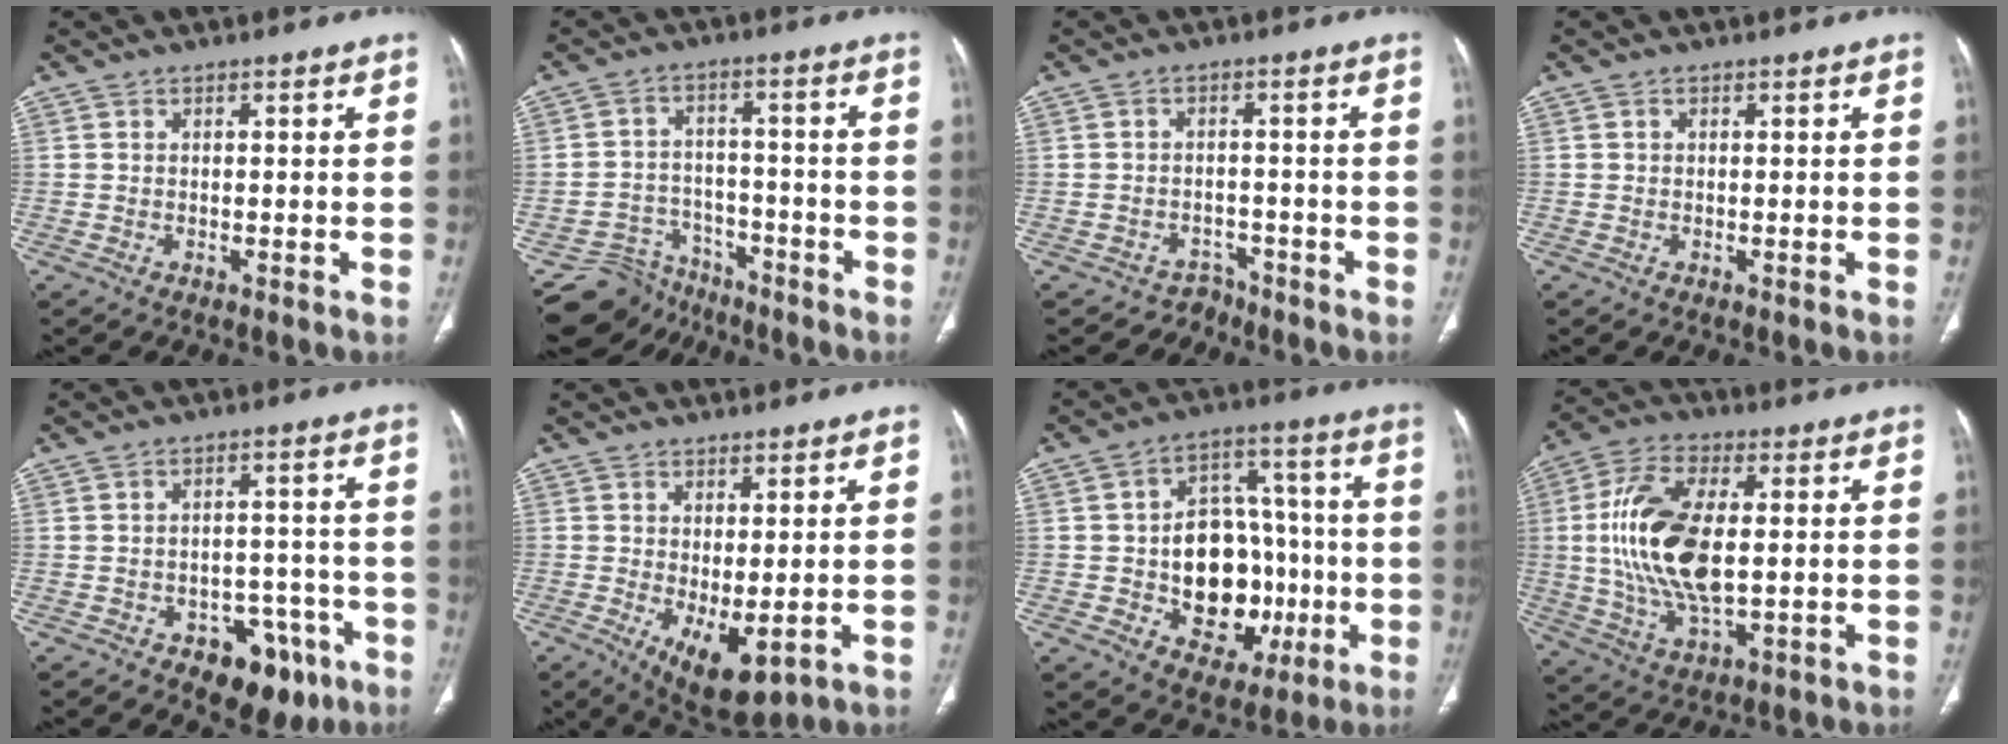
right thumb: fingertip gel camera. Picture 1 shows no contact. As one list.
[{"total": 10.0, "force": [-8.3, 5.4, -1.4], "torque": [0.036, 0.082, -0.134]}, {"total": 3.4, "force": [-2.5, 2.0, -1.0], "torque": [0.018, 0.026, -0.041]}, {"total": 0.0}, {"total": 9.7, "force": [-5.2, 6.3, 5.3], "torque": [-0.032, 0.039, -0.061]}, {"total": 8.6, "force": [-1.9, 3.8, 7.4], "torque": [-0.112, -0.017, -0.010]}, {"total": 18.8, "force": [-3.4, 13.6, 12.5], "torque": [-0.124, 0.037, -0.032]}, {"total": 17.5, "force": [1.1, 8.4, 15.3], "torque": [-0.307, -0.001, 0.023]}]